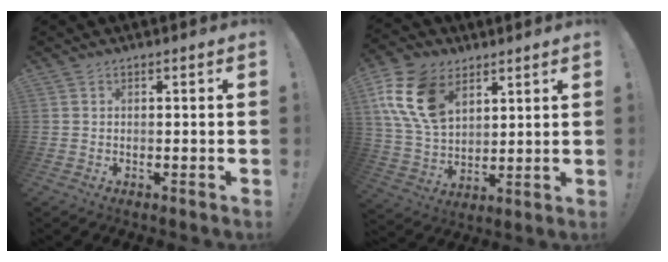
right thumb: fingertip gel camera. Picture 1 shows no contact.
{"total": 17.6, "force": [7.7, 11.8, 10.5], "torque": [-0.206, -0.028, 0.148]}